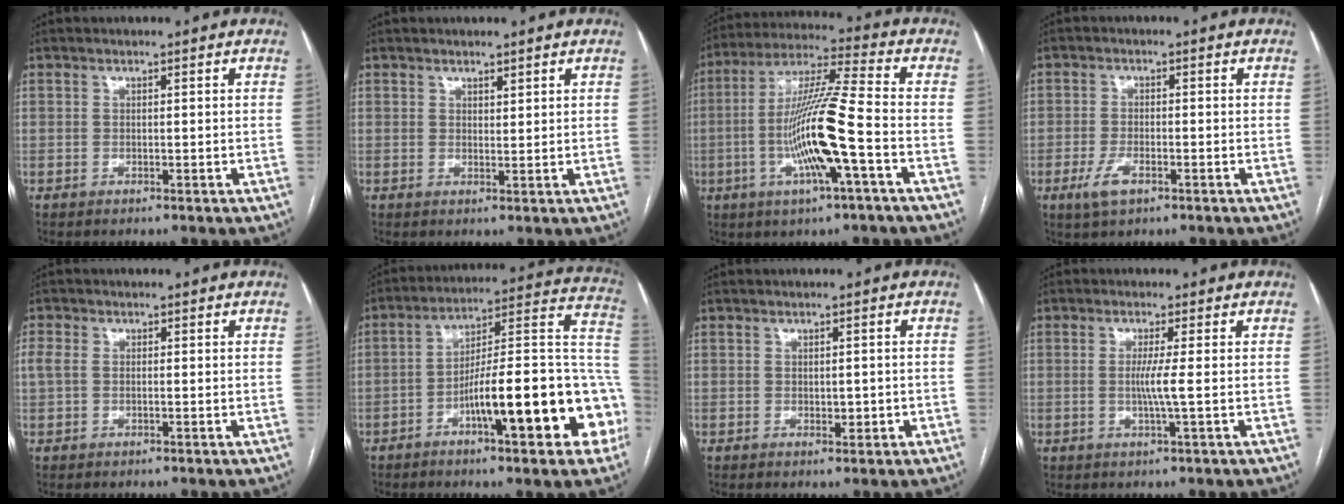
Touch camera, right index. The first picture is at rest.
{"total": 1.4, "force": [1.2, 0.5, 0.7], "torque": [-0.011, -0.003, 0.019]}
{"total": 14.7, "force": [-3.5, 0.0, 14.2], "torque": [-0.273, 0.000, -0.070]}
{"total": 4.0, "force": [-2.0, 1.7, 3.0], "torque": [-0.067, -0.003, -0.035]}
{"total": 2.4, "force": [0.1, 1.4, 1.9], "torque": [-0.056, 0.015, 0.004]}
{"total": 20.8, "force": [-7.2, 3.5, 19.2], "torque": [-0.209, 0.036, -0.098]}
{"total": 1.7, "force": [-0.3, 0.9, 1.5], "torque": [-0.022, -0.001, 0.001]}
{"total": 3.2, "force": [-0.2, -0.8, 3.1], "torque": [-0.061, -0.005, -0.004]}